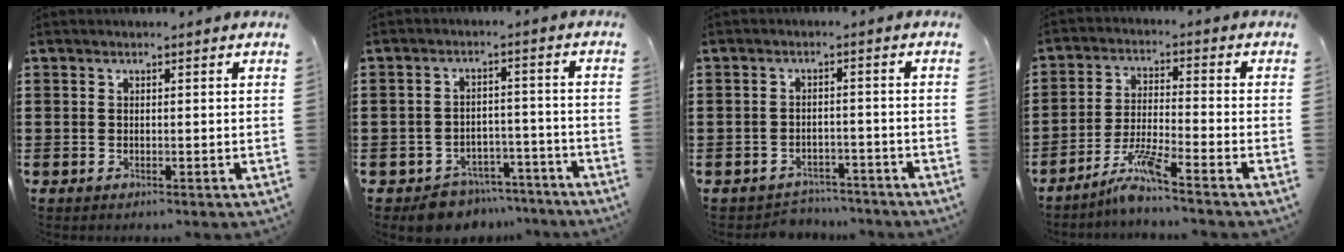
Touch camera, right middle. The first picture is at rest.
{"total": 5.1, "force": [-4.9, 1.5, 0.2], "torque": [-0.005, 0.016, -0.098]}
{"total": 2.8, "force": [-2.7, 0.6, -0.2], "torque": [-0.005, 0.000, -0.060]}
{"total": 5.8, "force": [-4.7, -0.3, 3.3], "torque": [-0.076, -0.016, -0.092]}